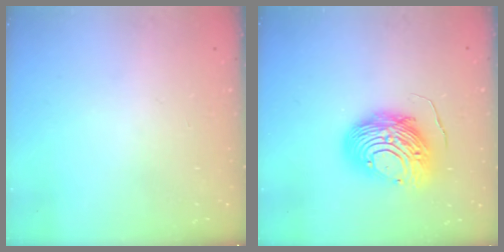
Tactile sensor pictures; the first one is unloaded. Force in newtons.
{"total": 12.8, "press": 12.7, "slide": 1.1}